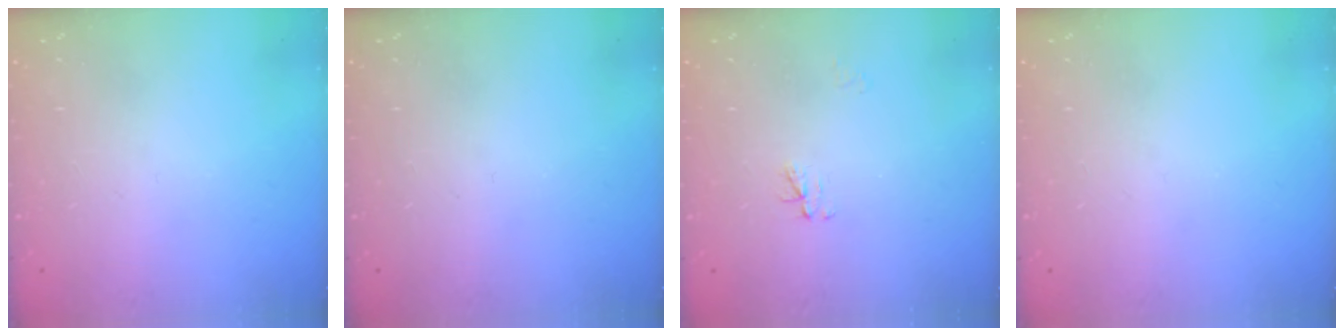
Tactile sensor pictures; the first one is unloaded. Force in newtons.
{"total": 0.0}
{"total": 3.0, "press": 3.0, "slide": 0.4}
{"total": 0.0}